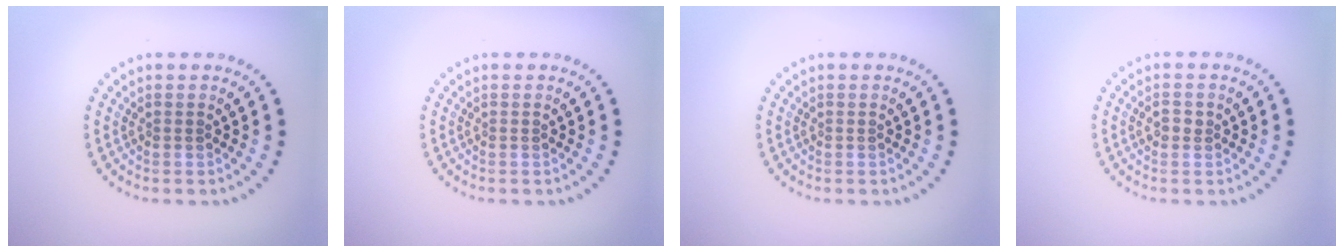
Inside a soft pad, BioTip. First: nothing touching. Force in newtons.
{"total": 0.0}
{"total": 0.0}
{"total": 1.2, "press": 1.1, "slide": 0.3}